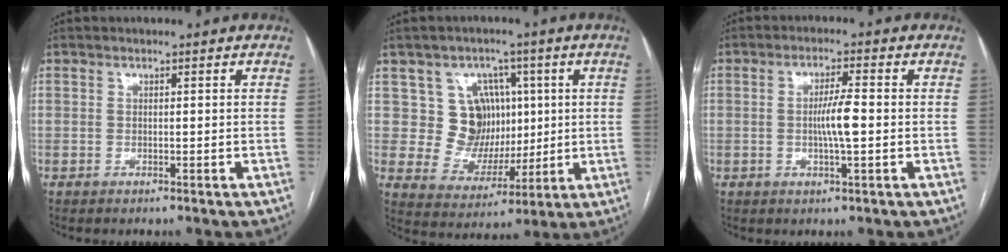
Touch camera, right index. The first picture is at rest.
{"total": 9.3, "force": [2.3, 8.1, 3.7], "torque": [-0.063, 0.021, 0.054]}
{"total": 4.9, "force": [-0.4, 0.3, 4.9], "torque": [-0.090, -0.002, -0.008]}